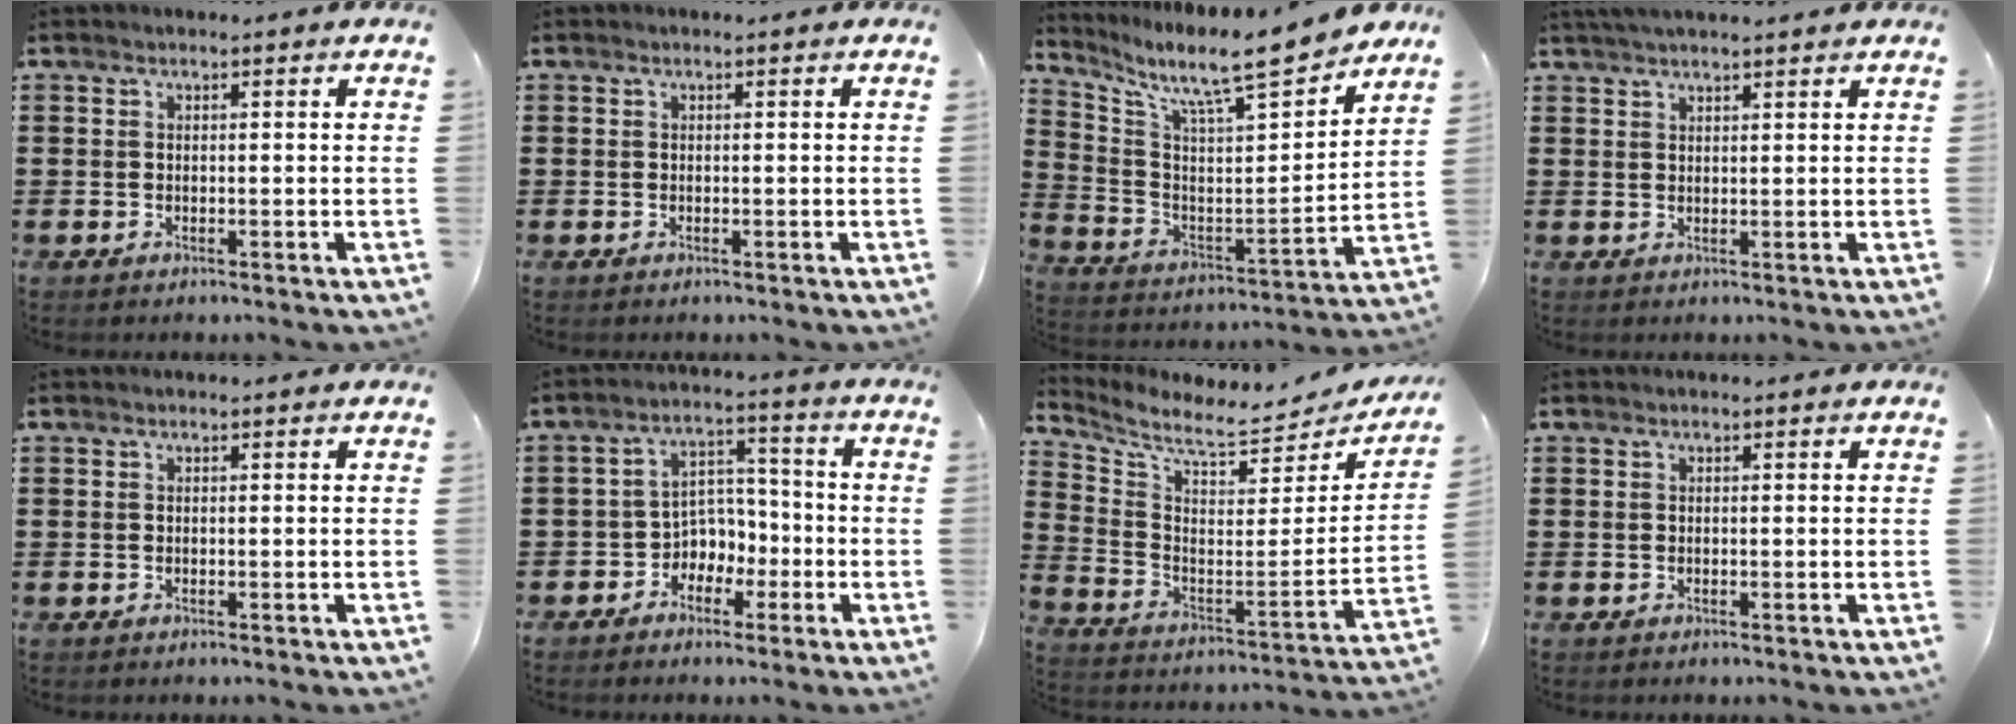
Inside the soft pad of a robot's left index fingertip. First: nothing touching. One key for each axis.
{"total": 0.0}
{"total": 11.1, "fx": 9.6, "fy": 1.4, "fz": 5.3, "tx": -0.130, "ty": -0.074, "tz": 0.155}
{"total": 2.0, "fx": 1.9, "fy": -0.1, "fz": 0.8, "tx": -0.018, "ty": 0.003, "tz": 0.036}
{"total": 0.0}
{"total": 4.7, "fx": -2.4, "fy": 3.9, "fz": 0.9, "tx": -0.032, "ty": 0.008, "tz": -0.050}
{"total": 6.3, "fx": 5.7, "fy": 0.7, "fz": 2.6, "tx": -0.081, "ty": -0.056, "tz": 0.091}
{"total": 0.0}